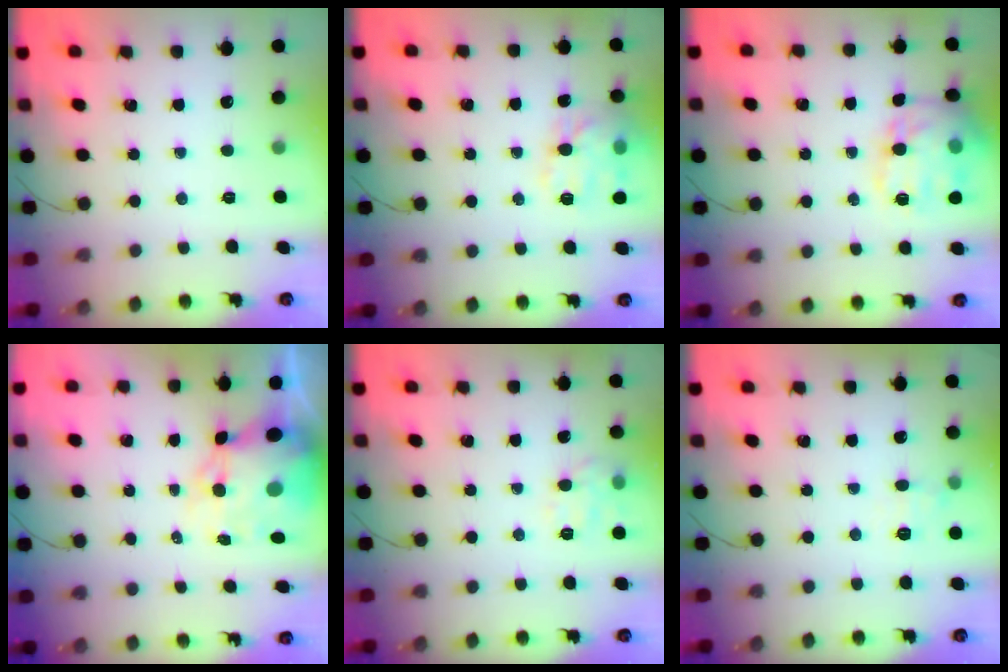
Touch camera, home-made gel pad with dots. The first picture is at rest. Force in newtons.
{"total": 13.6, "press": 13.6, "slide": 0.9}
{"total": 18.0, "press": 18.0, "slide": 1.3}
{"total": 11.6, "press": 11.2, "slide": 3.0}
{"total": 9.5, "press": 9.4, "slide": 0.9}
{"total": 7.7, "press": 7.4, "slide": 2.0}